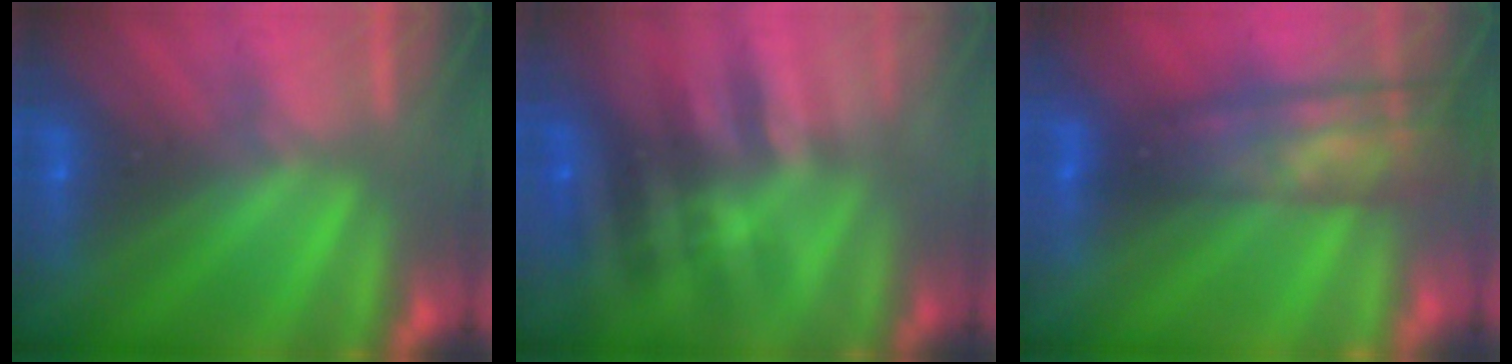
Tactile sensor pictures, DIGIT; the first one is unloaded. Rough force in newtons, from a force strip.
{"total": 2.4}
{"total": 5.8}